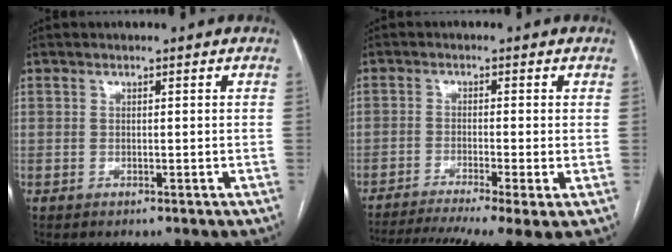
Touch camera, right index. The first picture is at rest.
{"total": 13.4, "force": [-9.5, 0.8, 9.5], "torque": [-0.148, -0.018, -0.148]}